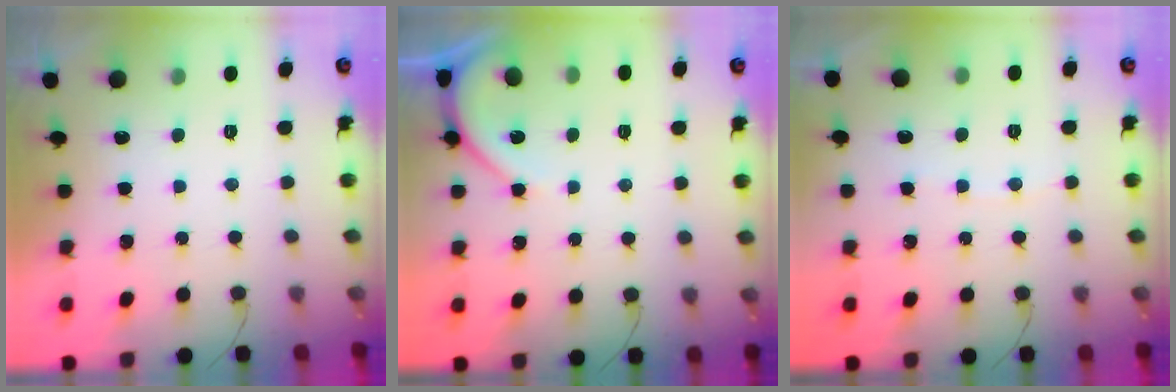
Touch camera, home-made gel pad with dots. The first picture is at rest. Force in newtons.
{"total": 4.7, "press": 4.7, "slide": 0.5}
{"total": 3.0, "press": 2.9, "slide": 0.4}